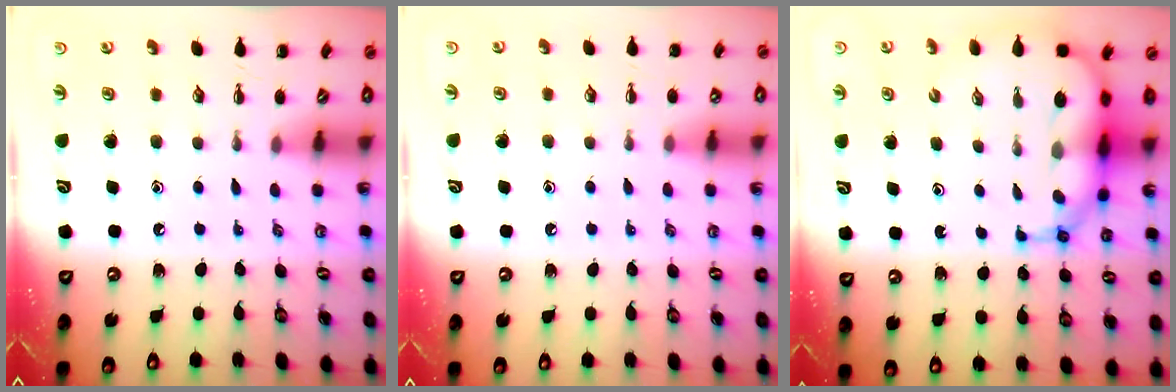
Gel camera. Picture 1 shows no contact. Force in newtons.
{"total": 4.3, "press": 3.9, "slide": 1.8}
{"total": 11.3, "press": 10.7, "slide": 3.7}